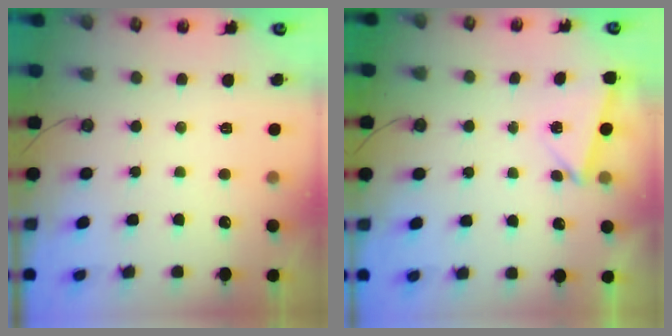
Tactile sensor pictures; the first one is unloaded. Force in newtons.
{"total": 2.6, "press": 1.9, "slide": 1.8}